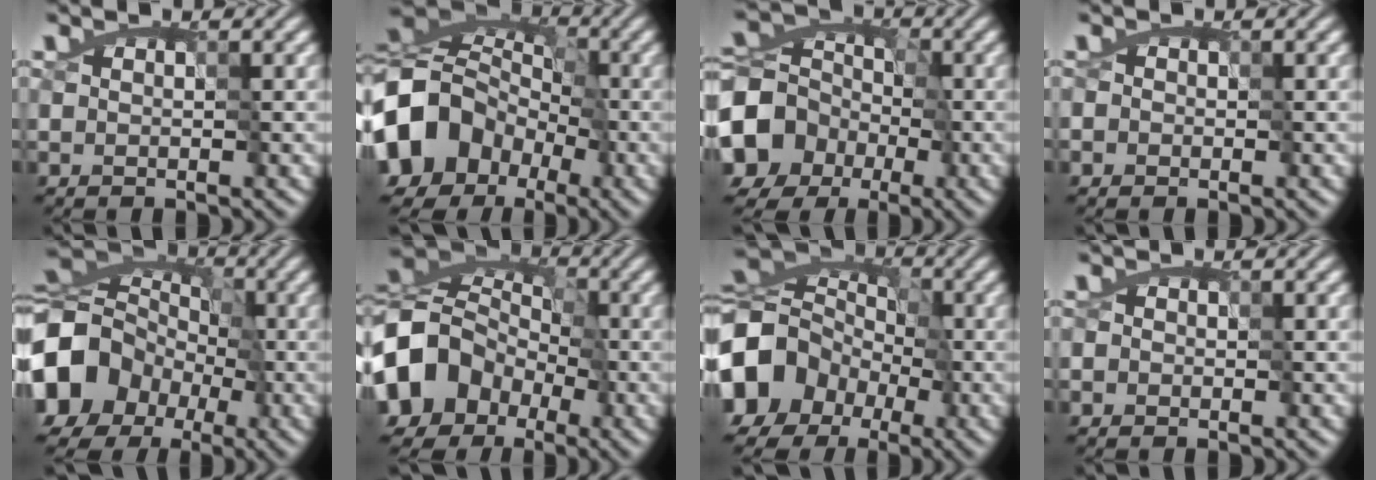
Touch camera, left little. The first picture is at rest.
{"total": 15.9, "force": [-6.3, 12.7, 7.1], "torque": [-0.156, -0.011, -0.138]}
{"total": 10.9, "force": [-4.4, 9.2, 3.7], "torque": [-0.103, -0.018, -0.098]}
{"total": 1.7, "force": [0.2, 1.5, 0.7], "torque": [-0.016, 0.008, 0.006]}
{"total": 16.5, "force": [-6.6, 13.8, 6.3], "torque": [-0.137, -0.017, -0.140]}
{"total": 13.8, "force": [-5.7, 11.1, 5.9], "torque": [-0.131, -0.007, -0.125]}
{"total": 14.6, "force": [-6.2, 11.9, 5.7], "torque": [-0.125, -0.019, -0.133]}
{"total": 1.3, "force": [0.2, 1.2, 0.5], "torque": [-0.012, 0.006, 0.003]}